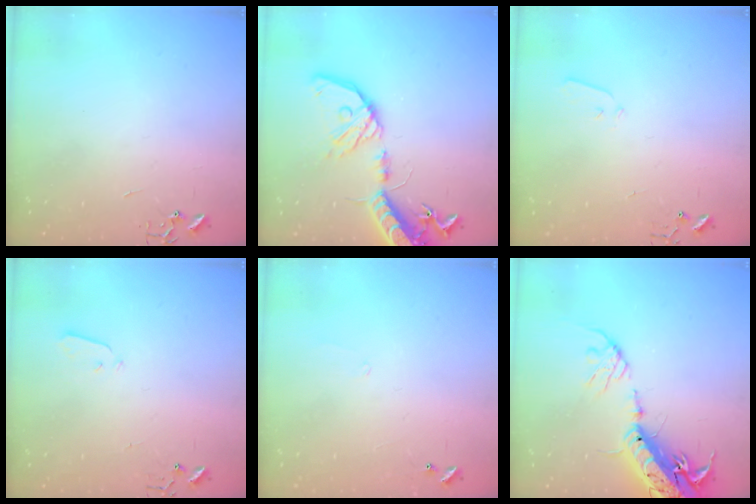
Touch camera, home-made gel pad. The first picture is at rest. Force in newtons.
{"total": 19.5, "press": 19.2, "slide": 3.6}
{"total": 3.6, "press": 3.5, "slide": 0.6}
{"total": 3.5, "press": 3.5, "slide": 0.3}
{"total": 5.6, "press": 5.6, "slide": 0.4}
{"total": 19.6, "press": 19.1, "slide": 4.3}